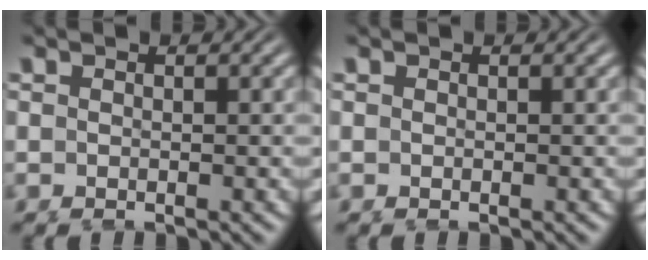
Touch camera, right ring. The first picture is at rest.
{"total": 0.0}